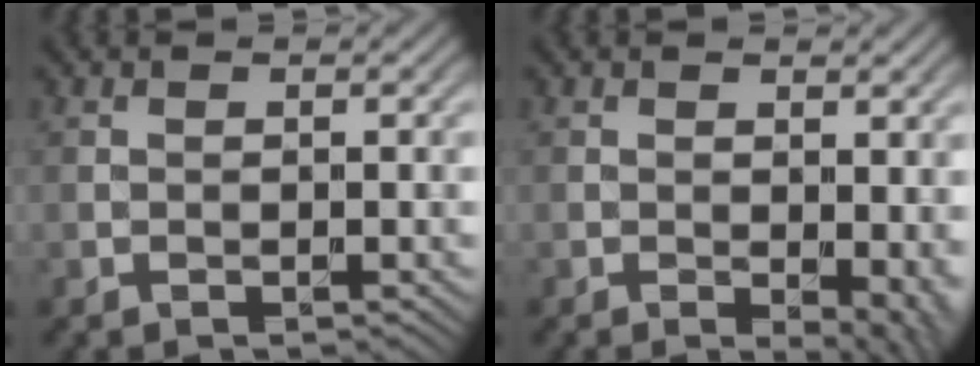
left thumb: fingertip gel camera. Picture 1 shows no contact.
{"total": 4.1, "force": [-0.5, 1.9, 3.7], "torque": [-0.044, -0.009, -0.003]}